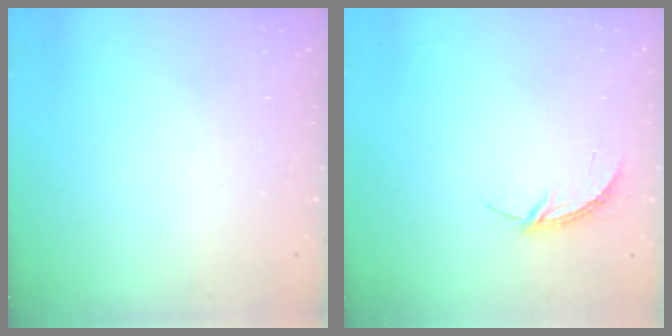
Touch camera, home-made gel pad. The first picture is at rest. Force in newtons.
{"total": 4.4, "press": 4.3, "slide": 0.4}